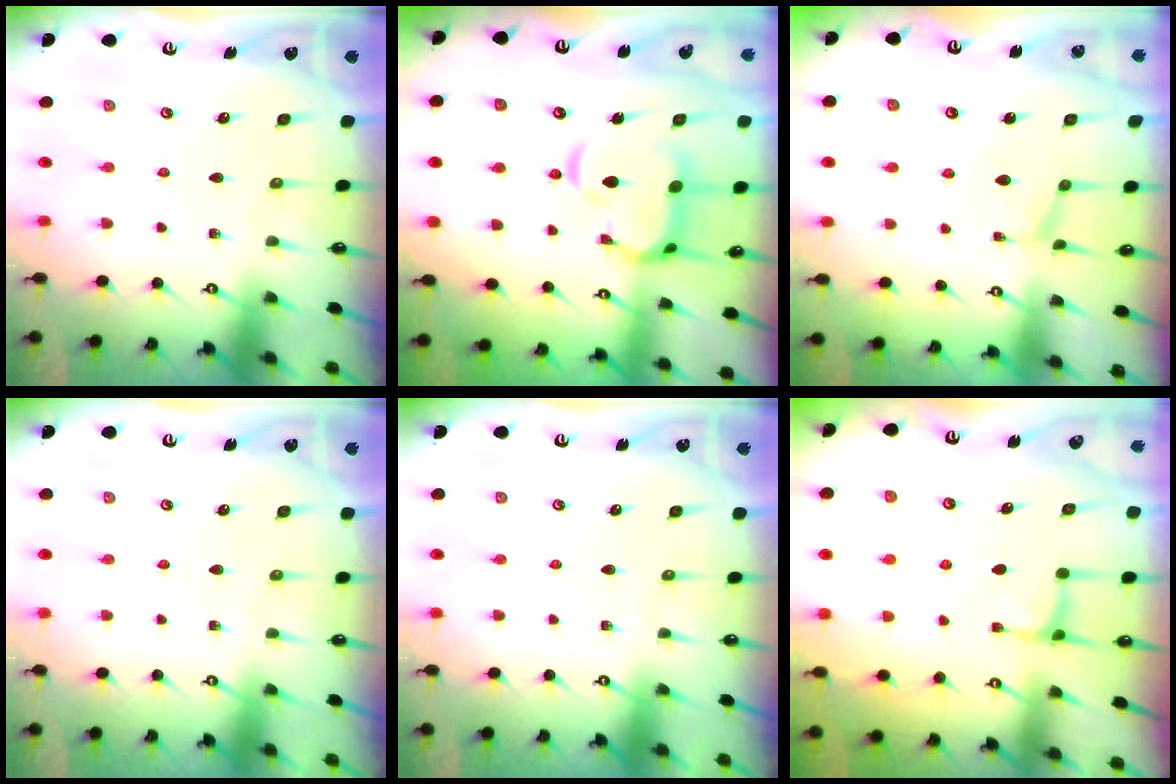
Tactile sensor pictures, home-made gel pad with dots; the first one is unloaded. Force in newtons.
{"total": 7.5, "press": 7.4, "slide": 1.3}
{"total": 1.1, "press": 1.0, "slide": 0.4}
{"total": 0.0}
{"total": 0.0}
{"total": 1.2, "press": 1.0, "slide": 0.7}